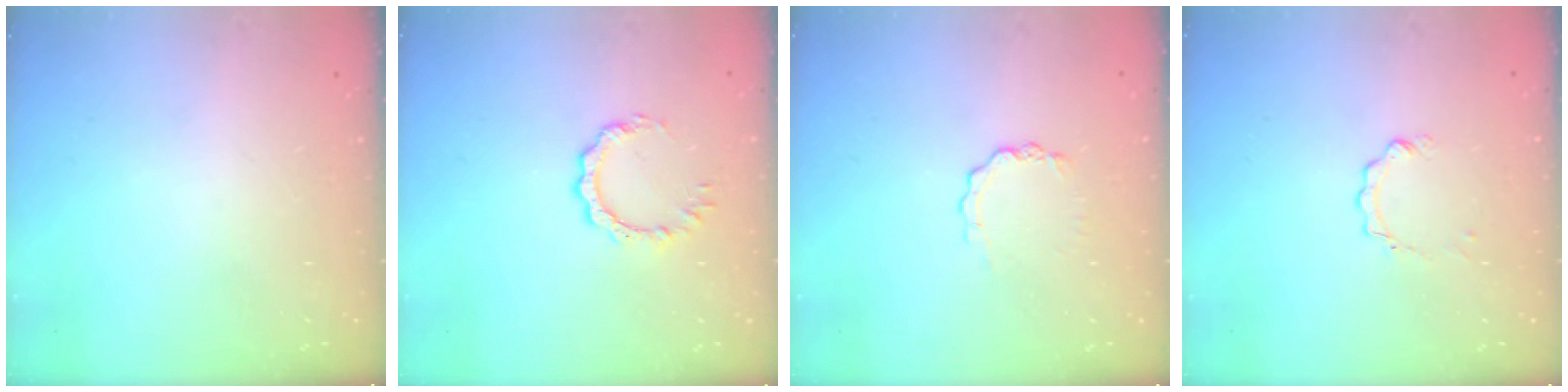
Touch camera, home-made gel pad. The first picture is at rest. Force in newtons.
{"total": 4.9, "press": 4.8, "slide": 0.3}
{"total": 3.2, "press": 3.2, "slide": 0.3}
{"total": 2.3, "press": 2.3, "slide": 0.3}